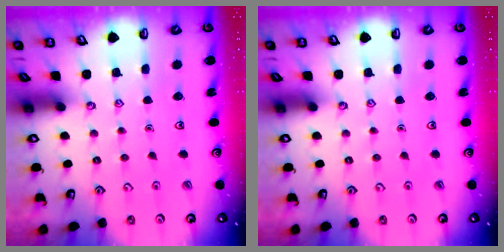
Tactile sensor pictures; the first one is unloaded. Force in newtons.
{"total": 0.0}